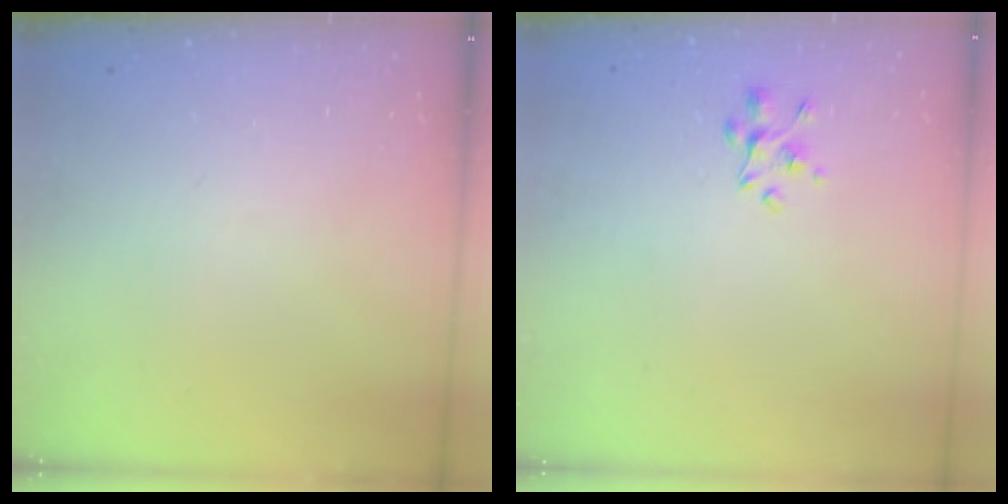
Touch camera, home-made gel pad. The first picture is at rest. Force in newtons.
{"total": 2.4, "press": 2.3, "slide": 0.7}